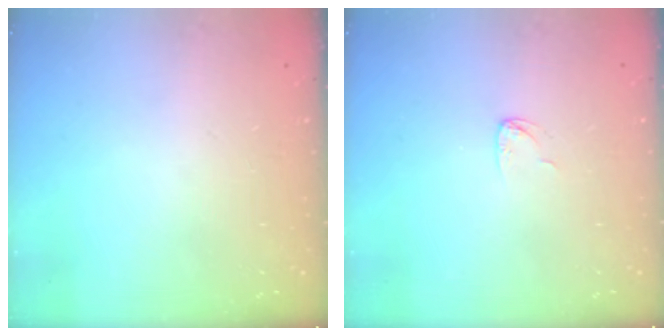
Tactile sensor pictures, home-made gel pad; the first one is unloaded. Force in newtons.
{"total": 3.5, "press": 3.5, "slide": 0.2}